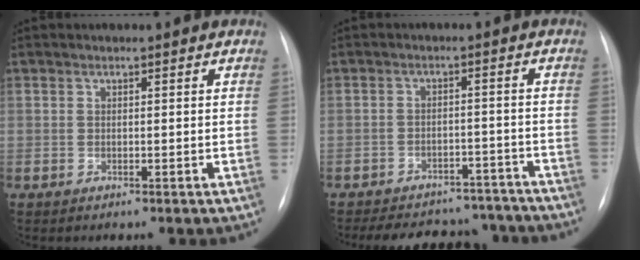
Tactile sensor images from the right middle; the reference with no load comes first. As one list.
[{"total": 17.1, "force": [-15.2, 6.3, 5.0], "torque": [-0.105, 0.013, -0.193]}]